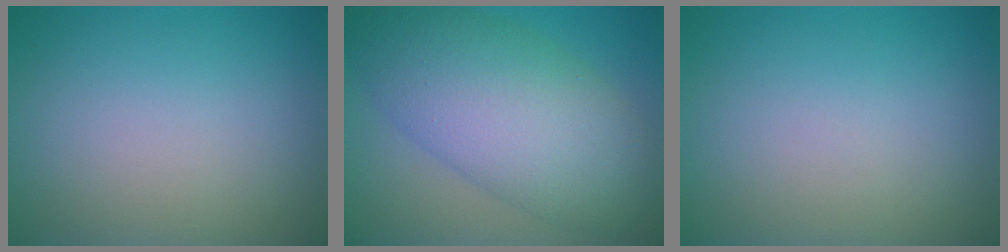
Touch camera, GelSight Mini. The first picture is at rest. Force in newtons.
{"total": 10.4, "press": 10.4, "slide": 0.2}
{"total": 0.0}